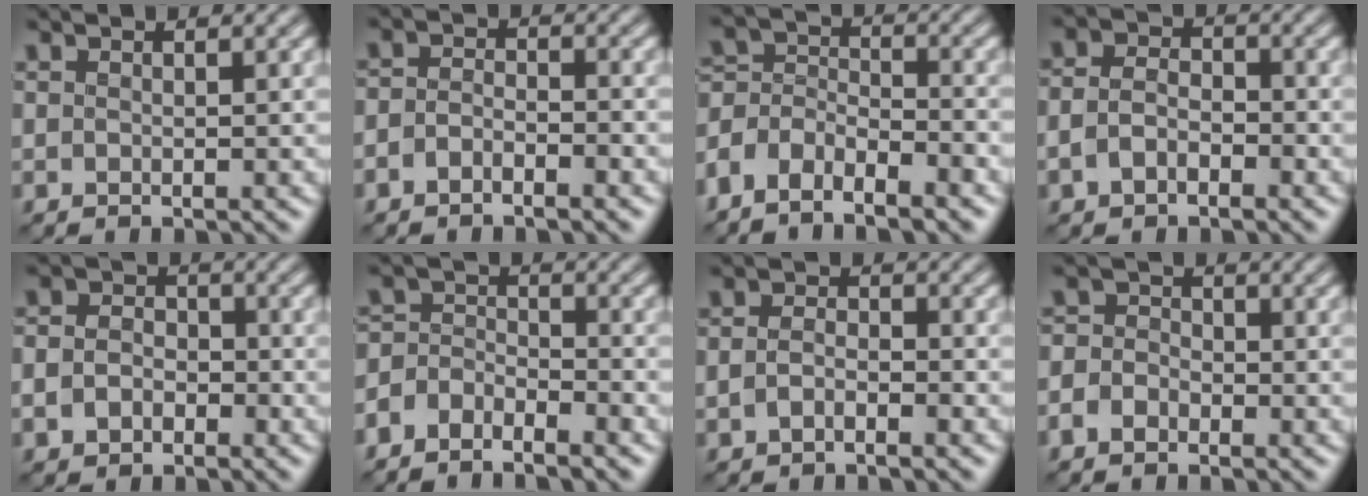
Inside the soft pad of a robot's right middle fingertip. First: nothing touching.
{"total": 2.1, "force": [-1.3, 1.1, 1.2], "torque": [-0.019, 0.005, -0.027]}
{"total": 5.7, "force": [-3.9, 2.9, 2.9], "torque": [-0.050, 0.006, -0.083]}
{"total": 2.9, "force": [-1.1, 1.9, 1.8], "torque": [-0.036, 0.003, -0.025]}
{"total": 3.5, "force": [-1.1, 2.9, 1.8], "torque": [-0.018, -0.002, -0.026]}
{"total": 3.7, "force": [-2.9, 1.7, 1.5], "torque": [-0.026, 0.004, -0.062]}
{"total": 1.9, "force": [-0.8, 1.1, 1.4], "torque": [-0.028, 0.003, -0.021]}
{"total": 2.7, "force": [-1.3, 2.1, 1.1], "torque": [-0.008, 0.005, -0.033]}